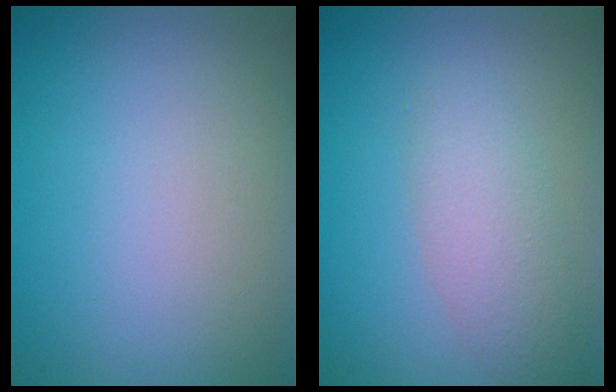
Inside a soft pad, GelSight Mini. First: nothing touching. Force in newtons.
{"total": 3.2, "press": 3.2, "slide": 0.3}